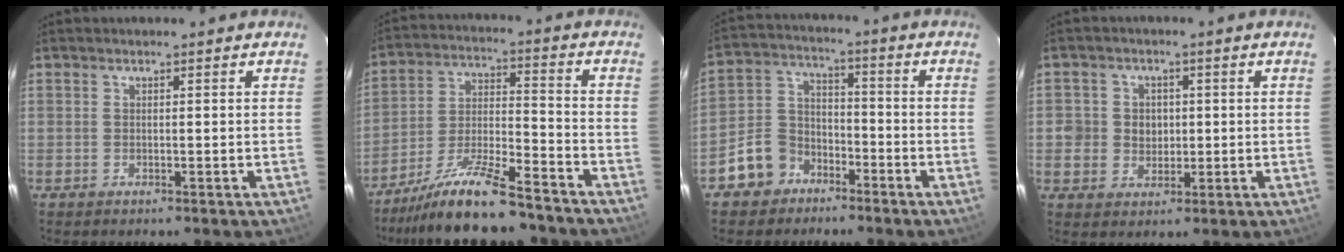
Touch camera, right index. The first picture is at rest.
{"total": 14.4, "force": [-12.3, 1.9, 7.2], "torque": [-0.152, -0.010, -0.215]}
{"total": 8.8, "force": [-5.6, 6.5, 1.9], "torque": [-0.054, 0.036, -0.097]}
{"total": 5.1, "force": [-0.1, 4.9, 1.3], "torque": [-0.030, 0.015, 0.001]}